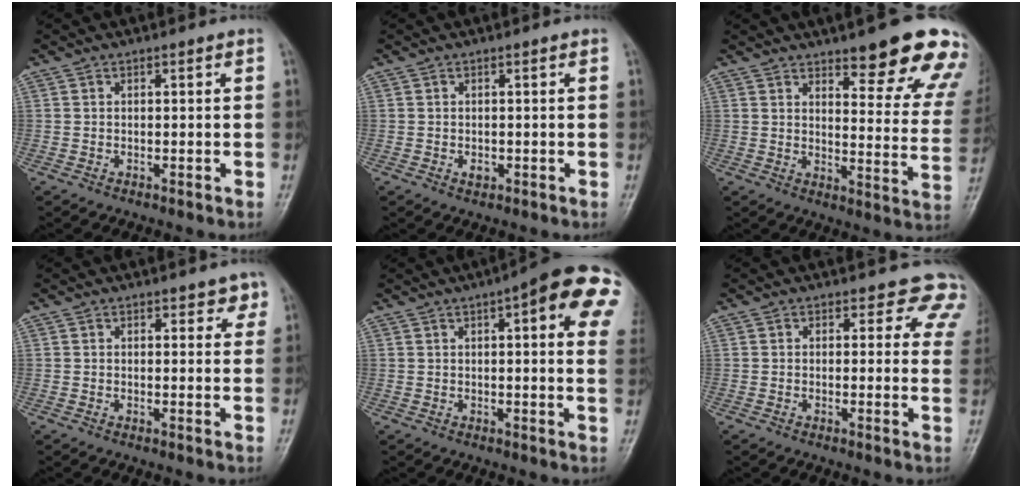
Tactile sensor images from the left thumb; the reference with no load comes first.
{"total": 1.1, "force": [-0.3, 0.8, 0.7], "torque": [-0.008, -0.001, -0.002]}
{"total": 18.1, "force": [12.8, 4.6, 11.9], "torque": [-0.109, -0.072, 0.155]}
{"total": 2.9, "force": [1.9, 1.6, 1.5], "torque": [0.008, -0.007, 0.020]}
{"total": 16.4, "force": [5.5, 4.3, 14.9], "torque": [-0.171, 0.002, 0.058]}
{"total": 6.7, "force": [5.4, 3.7, 1.7], "torque": [0.028, -0.020, 0.030]}